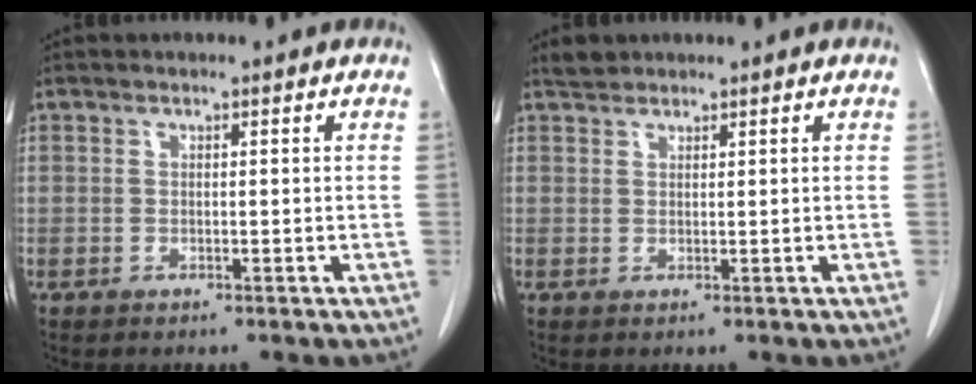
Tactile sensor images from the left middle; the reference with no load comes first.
{"total": 1.4, "force": [1.3, 0.6, 0.0], "torque": [-0.002, 0.005, 0.023]}